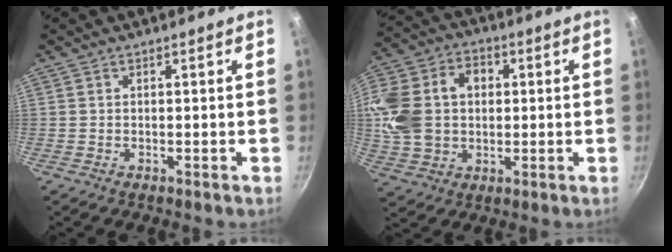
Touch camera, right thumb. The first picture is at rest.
{"total": 17.0, "force": [1.8, 12.9, 10.9], "torque": [-0.204, 0.029, 0.031]}